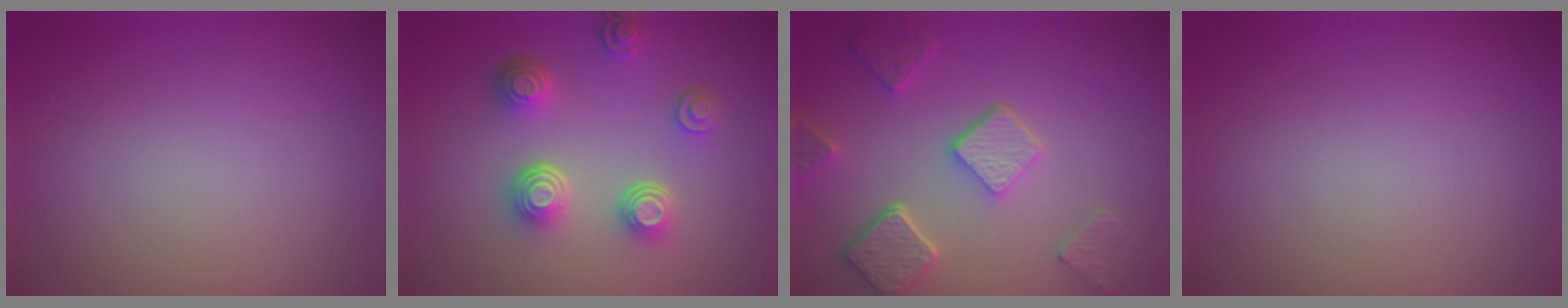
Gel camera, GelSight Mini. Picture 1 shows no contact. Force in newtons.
{"total": 4.3, "press": 3.3, "slide": 2.7}
{"total": 5.0, "press": 3.9, "slide": 3.2}
{"total": 0.0}